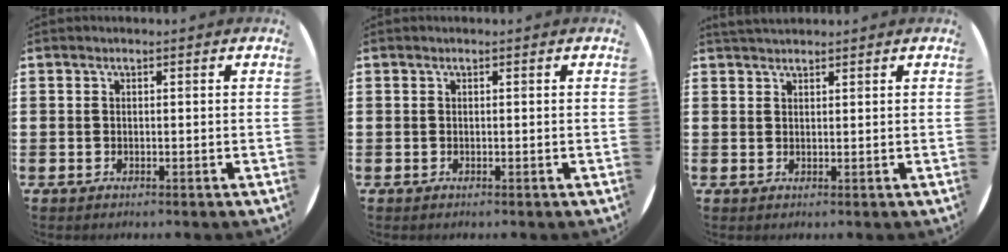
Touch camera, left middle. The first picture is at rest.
{"total": 0.0}
{"total": 1.5, "force": [1.4, 0.3, 0.3], "torque": [-0.007, 0.004, 0.026]}